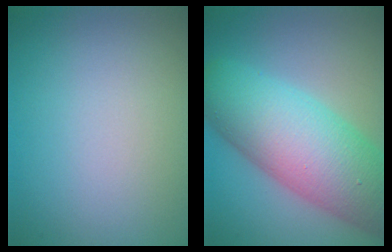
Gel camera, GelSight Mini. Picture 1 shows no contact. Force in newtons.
{"total": 11.3, "press": 11.3, "slide": 0.4}